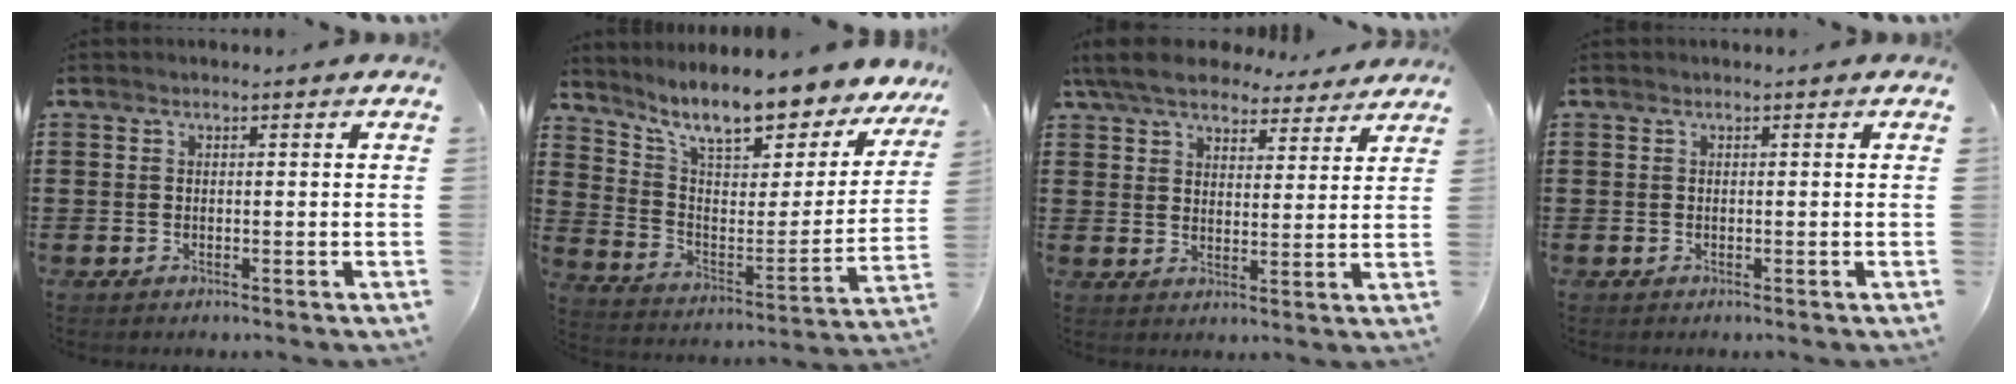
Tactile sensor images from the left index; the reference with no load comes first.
{"total": 10.4, "force": [8.7, 1.7, 5.4], "torque": [-0.125, -0.065, 0.145]}
{"total": 7.2, "force": [6.5, 1.7, 2.7], "torque": [-0.078, -0.019, 0.118]}
{"total": 0.0}